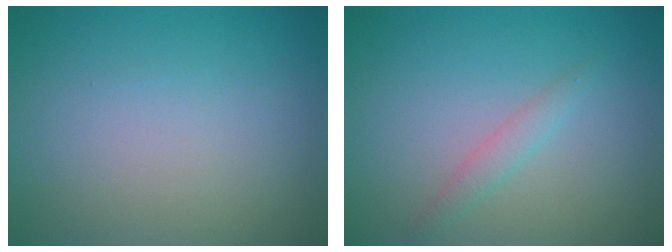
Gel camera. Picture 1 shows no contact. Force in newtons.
{"total": 1.4, "press": 1.4, "slide": 0.1}